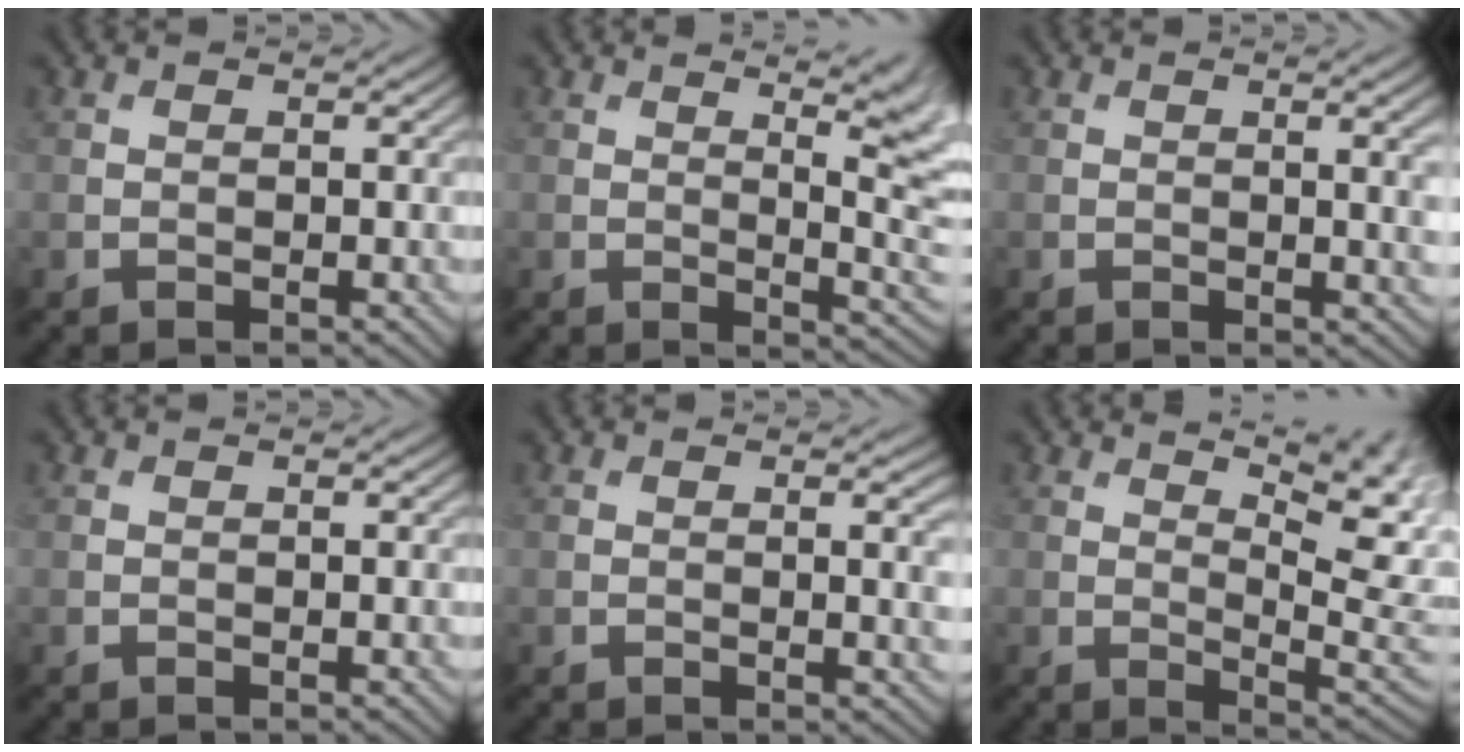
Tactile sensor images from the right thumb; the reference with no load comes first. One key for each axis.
{"total": 6.9, "fx": 2.2, "fy": 2.2, "fz": 6.2, "tx": -0.064, "ty": 0.007, "tz": 0.032}
{"total": 2.2, "fx": 0.2, "fy": 0.3, "fz": 2.1, "tx": -0.031, "ty": 0.002, "tz": 0.003}
{"total": 0.0}
{"total": 2.1, "fx": 0.2, "fy": 0.5, "fz": 2.1, "tx": -0.029, "ty": -0.001, "tz": 0.002}
{"total": 10.1, "fx": 4.6, "fy": 3.8, "fz": 8.1, "tx": -0.115, "ty": 0.017, "tz": 0.068}